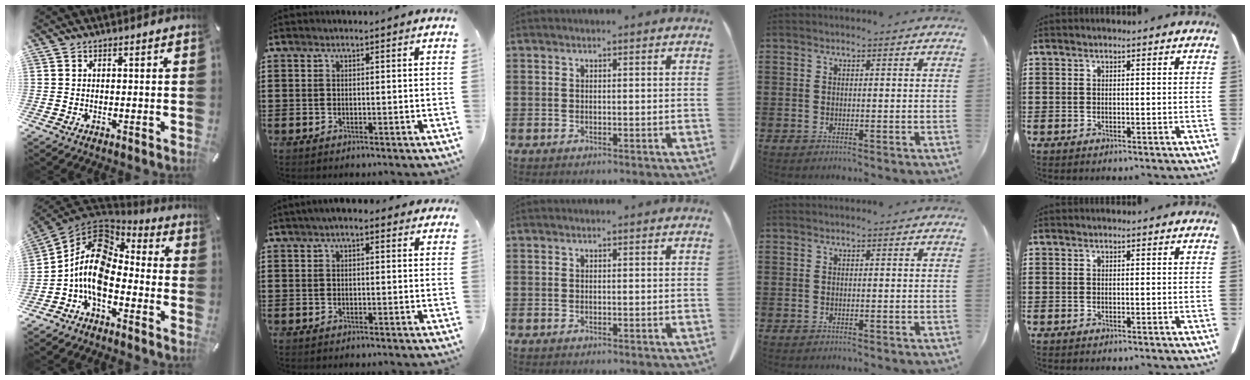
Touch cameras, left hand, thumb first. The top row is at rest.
{"thumb": {"total": 13.8, "force": [-3.9, 8.8, 9.8], "torque": [-0.215, 0.025, -0.077]}, "index": {"total": 2.3, "force": [1.2, 1.0, 1.8], "torque": [-0.037, 0.009, 0.019]}}